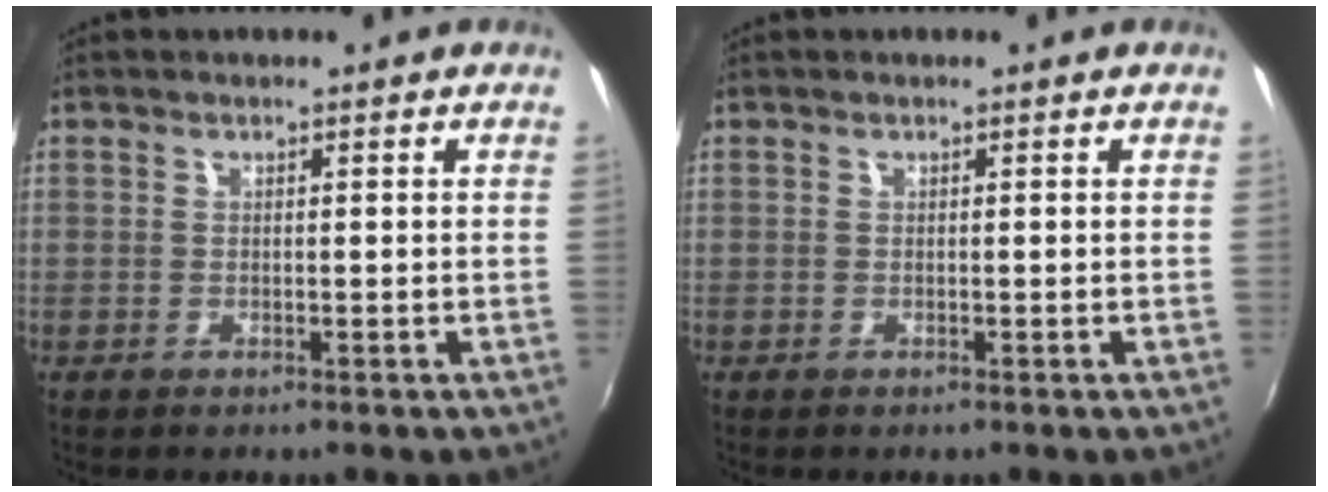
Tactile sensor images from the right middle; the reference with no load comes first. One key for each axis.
{"total": 0.0}